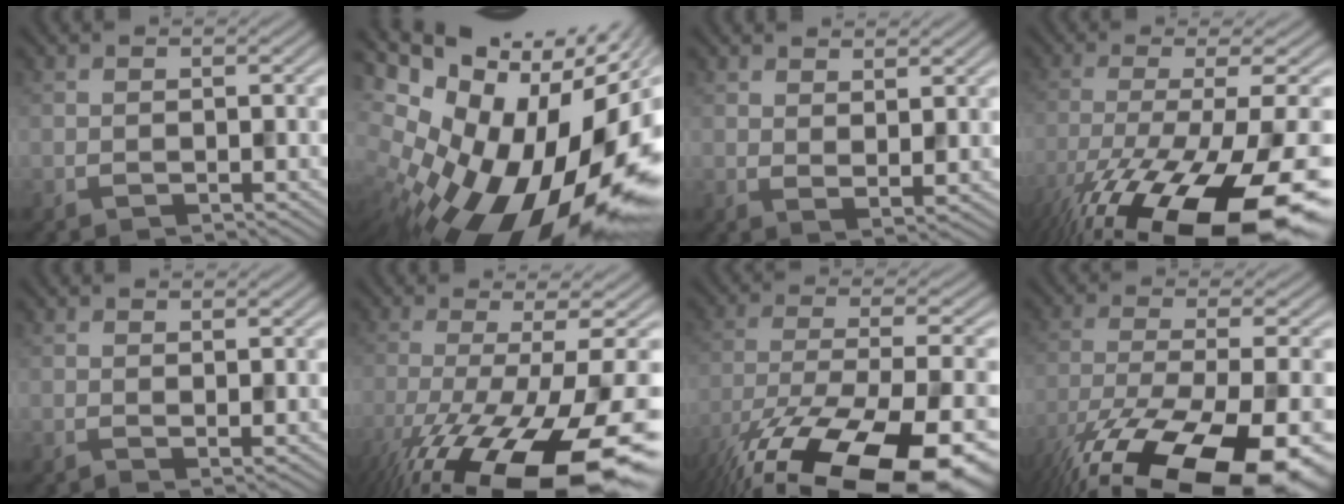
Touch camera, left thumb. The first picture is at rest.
{"total": 19.2, "force": [-3.4, 11.0, 15.4], "torque": [-0.243, -0.045, -0.033]}
{"total": 2.0, "force": [2.0, 0.2, 0.5], "torque": [-0.015, -0.009, 0.050]}
{"total": 18.5, "force": [-11.0, 4.7, 14.1], "torque": [-0.230, -0.029, -0.164]}
{"total": 0.9, "force": [0.8, 0.1, 0.4], "torque": [-0.001, 0.002, 0.023]}
{"total": 17.7, "force": [-8.6, 4.4, 14.8], "torque": [-0.229, -0.034, -0.125]}
{"total": 18.2, "force": [-13.2, 5.8, 11.1], "torque": [-0.184, -0.055, -0.187]}
{"total": 17.1, "force": [-11.7, 5.3, 11.4], "torque": [-0.214, -0.063, -0.162]}